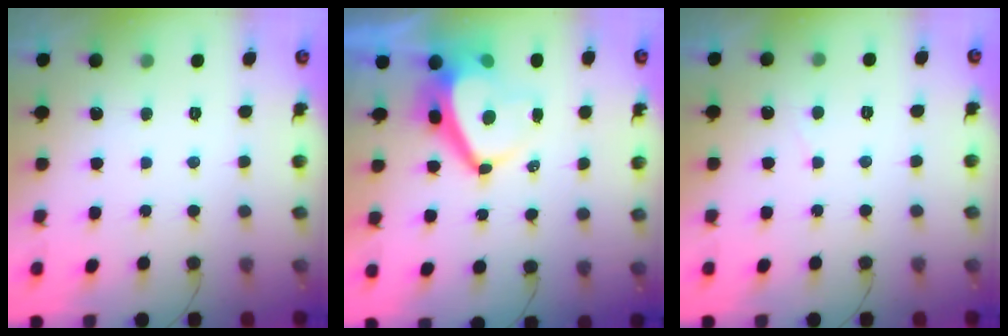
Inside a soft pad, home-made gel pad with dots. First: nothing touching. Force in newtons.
{"total": 7.1, "press": 7.0, "slide": 0.8}
{"total": 2.1, "press": 2.1, "slide": 0.4}